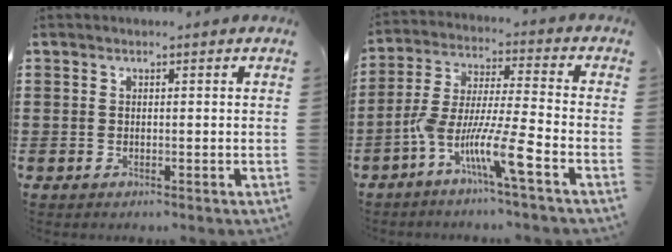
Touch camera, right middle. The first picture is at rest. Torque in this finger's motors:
{"motor_torque": [2.14, 0.00, 0.84, 0.21]}